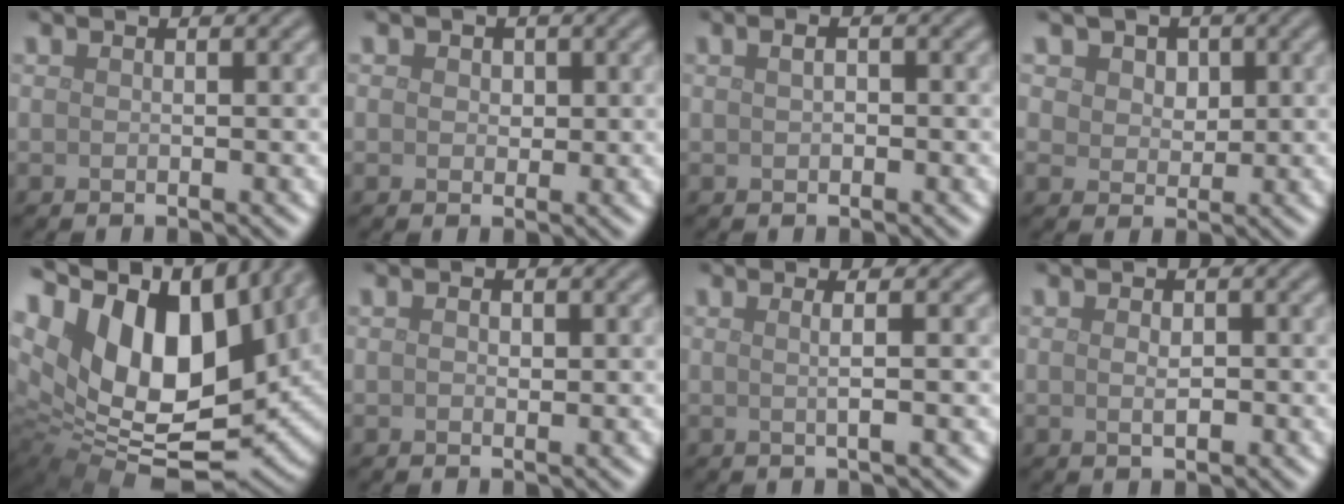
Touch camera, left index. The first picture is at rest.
{"total": 1.5, "force": [0.5, 1.2, 0.6], "torque": [-0.005, 0.004, -0.001]}
{"total": 1.4, "force": [0.4, 0.8, 1.1], "torque": [-0.017, 0.000, 0.000]}
{"total": 4.9, "force": [2.5, 3.5, 2.3], "torque": [-0.049, 0.005, 0.032]}
{"total": 17.9, "force": [5.8, 10.4, 13.4], "torque": [-0.248, 0.027, 0.101]}
{"total": 1.1, "force": [0.3, 0.7, 0.8], "torque": [-0.010, -0.002, 0.004]}
{"total": 2.5, "force": [0.5, 0.9, 2.2], "torque": [-0.023, 0.005, -0.016]}
{"total": 1.4, "force": [0.0, 0.7, 1.2], "torque": [-0.022, -0.002, 0.001]}